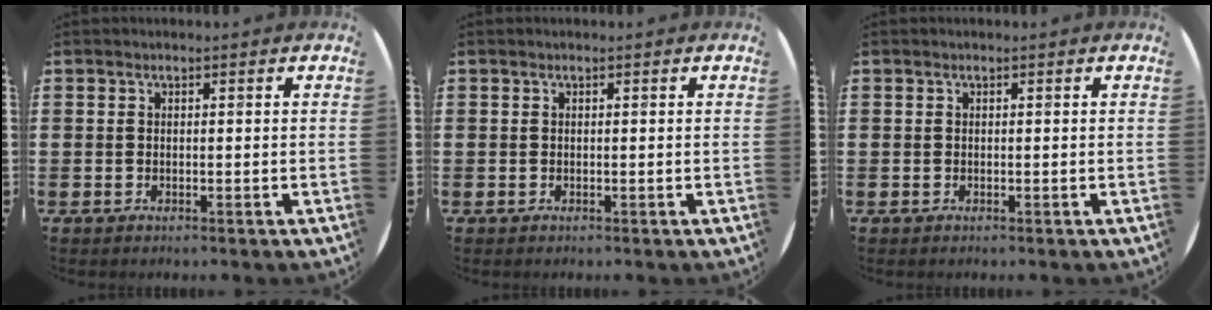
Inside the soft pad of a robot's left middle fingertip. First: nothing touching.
{"total": 0.0}
{"total": 0.0}